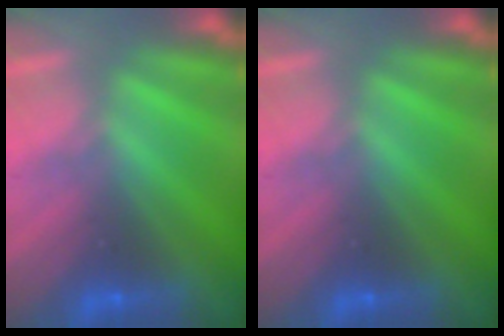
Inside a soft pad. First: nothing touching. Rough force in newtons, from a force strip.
{"total": 0.0}